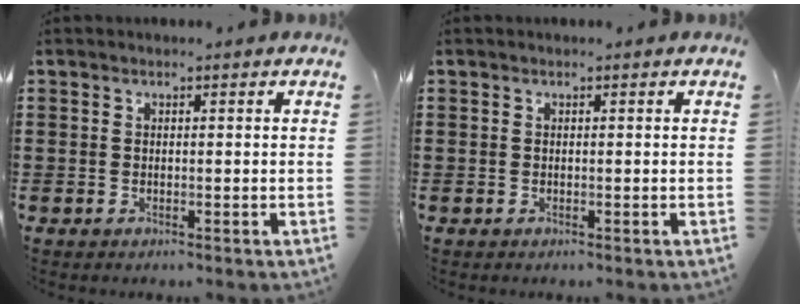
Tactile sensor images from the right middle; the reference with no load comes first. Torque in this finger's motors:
{"motor_torque": [-2.14, 0.00, 0.00, -0.01]}